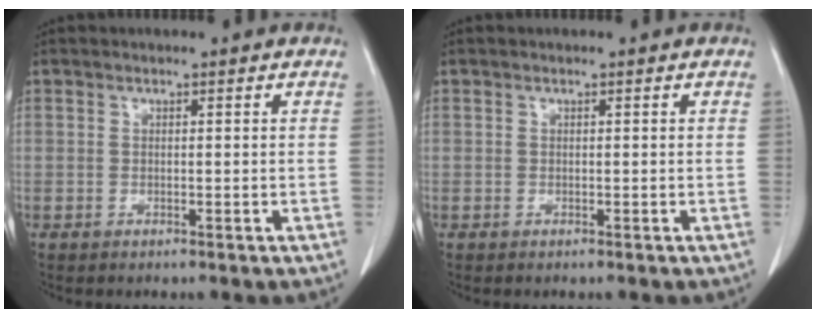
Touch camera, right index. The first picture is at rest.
{"total": 0.0}